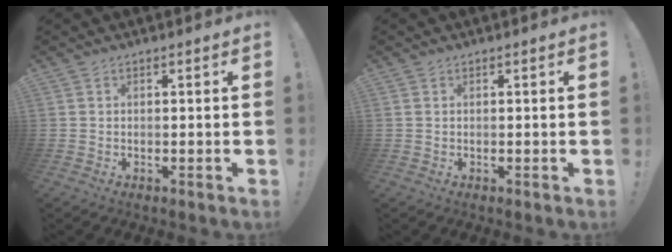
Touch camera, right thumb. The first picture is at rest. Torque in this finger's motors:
{"motor_torque": [0.00, -0.04, -0.17, -0.19, 0.03]}